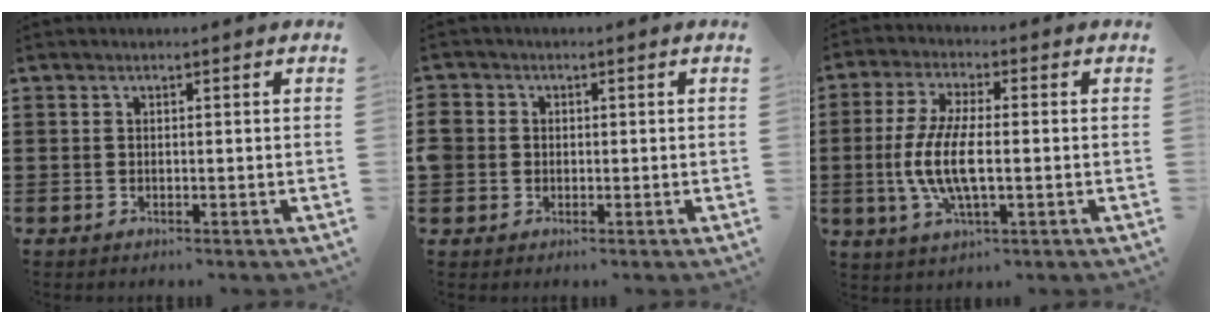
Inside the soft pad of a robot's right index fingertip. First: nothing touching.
{"total": 2.2, "force": [-0.2, 2.1, 0.4], "torque": [-0.025, 0.005, -0.011]}
{"total": 8.6, "force": [-1.6, 2.7, 8.0], "torque": [-0.178, -0.011, -0.035]}